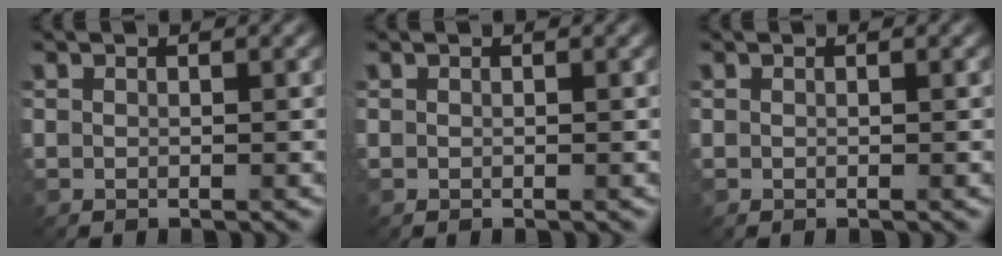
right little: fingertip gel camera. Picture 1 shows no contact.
{"total": 0.0}
{"total": 0.0}